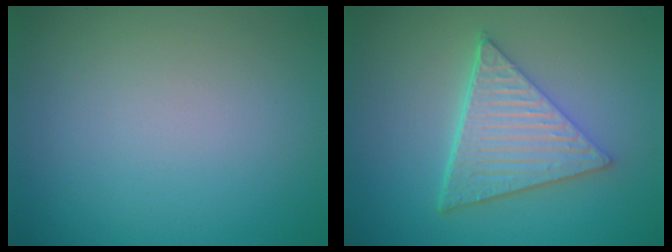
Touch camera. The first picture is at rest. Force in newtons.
{"total": 6.3, "press": 4.6, "slide": 4.3}